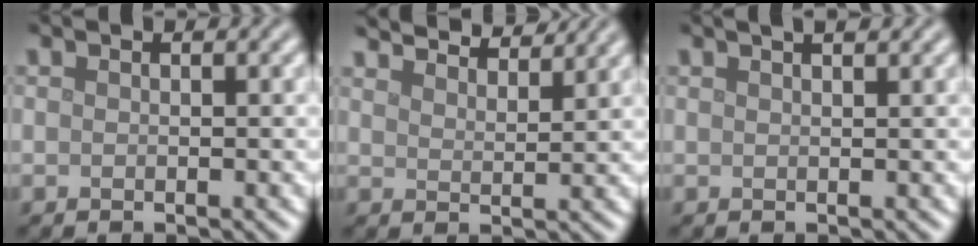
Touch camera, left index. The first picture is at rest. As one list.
[{"total": 6.5, "force": [6.0, 1.1, 2.1], "torque": [-0.030, 0.010, 0.071]}, {"total": 3.3, "force": [2.1, 1.4, 2.1], "torque": [-0.004, 0.015, 0.000]}]